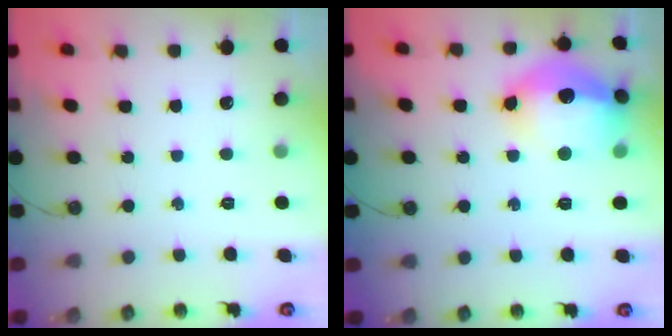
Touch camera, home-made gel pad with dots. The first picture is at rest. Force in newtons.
{"total": 18.6, "press": 18.5, "slide": 1.6}